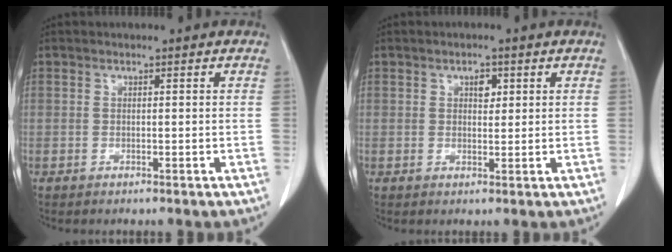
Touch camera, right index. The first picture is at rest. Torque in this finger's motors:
{"motor_torque": [0.02, 0.00, 0.01, 0.00]}